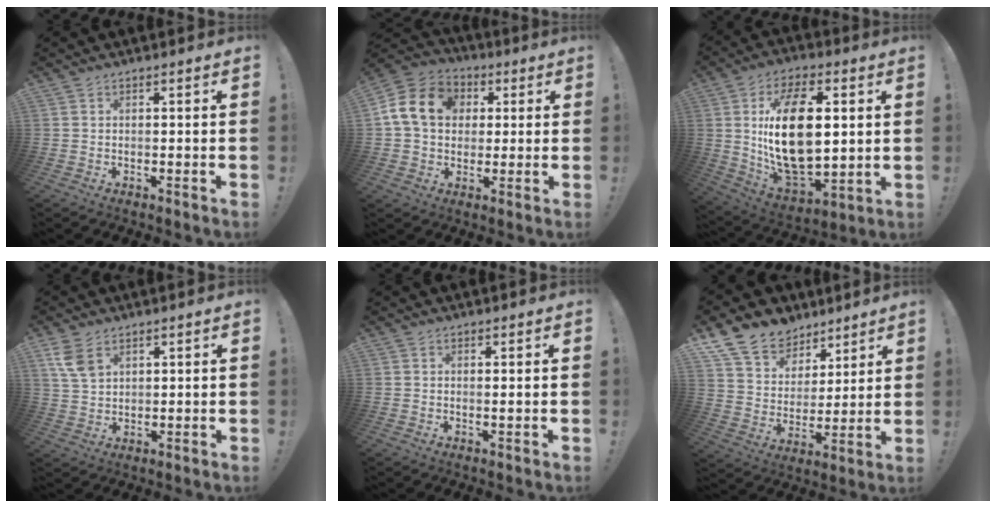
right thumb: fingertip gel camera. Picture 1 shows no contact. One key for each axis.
{"total": 15.1, "fx": 3.1, "fy": 12.0, "fz": 8.7, "tx": -0.145, "ty": 0.011, "tz": 0.063}
{"total": 22.9, "fx": 4.1, "fy": 12.7, "fz": 18.6, "tx": -0.353, "ty": -0.018, "tz": 0.071}
{"total": 6.9, "fx": 3.5, "fy": 4.3, "fz": 4.2, "tx": -0.072, "ty": -0.014, "tz": 0.067}
{"total": 0.6, "fx": 0.3, "fy": -0.3, "fz": 0.4, "tx": 0.006, "ty": -0.007, "tz": 0.002}
{"total": 13.8, "fx": 9.8, "fy": 8.9, "fz": 3.7, "tx": -0.070, "ty": -0.072, "tz": 0.189}